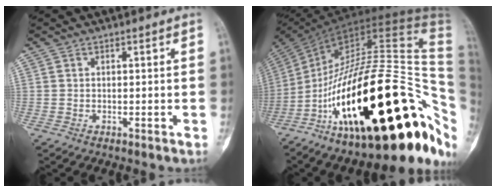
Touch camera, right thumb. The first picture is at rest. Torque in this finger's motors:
{"motor_torque": [1.88, 1.05, 2.77, 0.00, 1.07]}